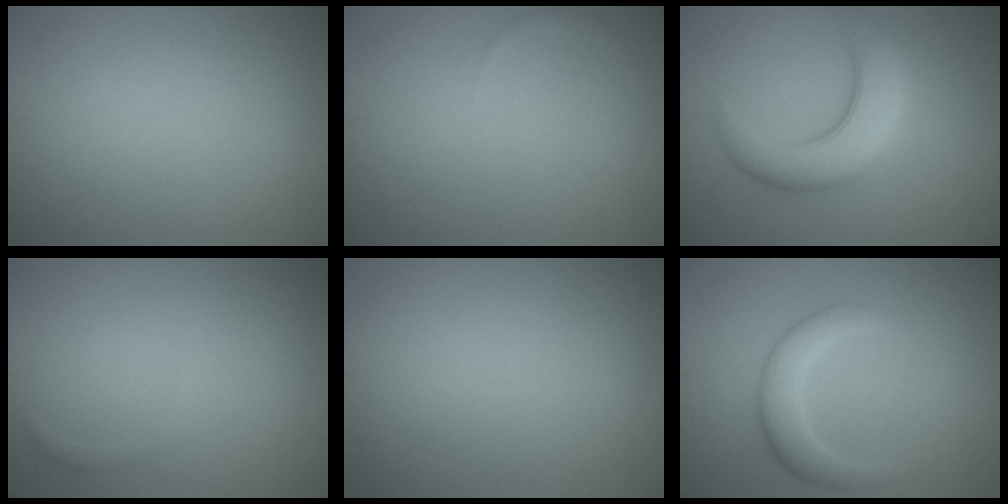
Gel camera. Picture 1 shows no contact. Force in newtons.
{"total": 0.5, "press": 0.5, "slide": 0.0}
{"total": 6.4, "press": 6.4, "slide": 0.3}
{"total": 0.6, "press": 0.6, "slide": 0.0}
{"total": 0.0}
{"total": 3.2, "press": 3.2, "slide": 0.1}